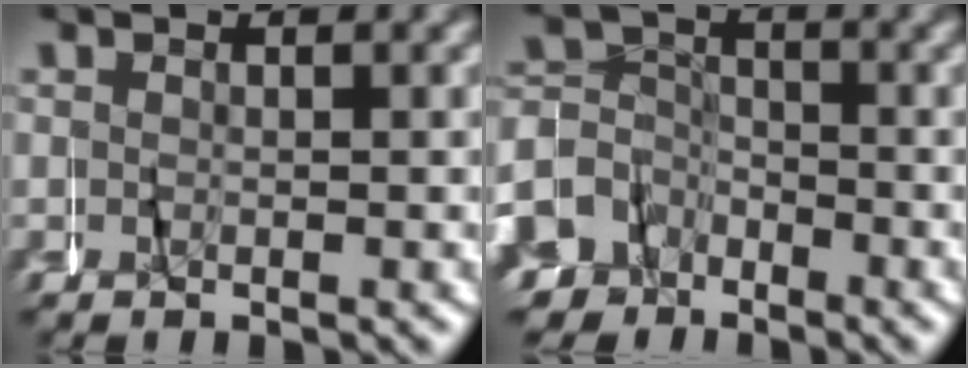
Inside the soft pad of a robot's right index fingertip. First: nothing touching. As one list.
[{"total": 7.1, "force": [-3.2, 6.2, 1.4], "torque": [-0.036, -0.017, -0.062]}]